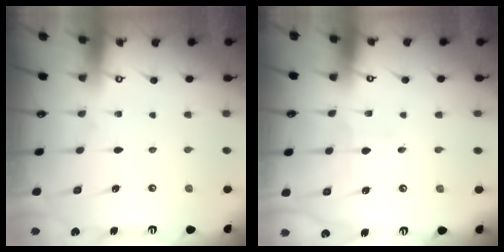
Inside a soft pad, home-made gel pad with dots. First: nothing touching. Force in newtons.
{"total": 1.8, "press": 1.7, "slide": 0.6}